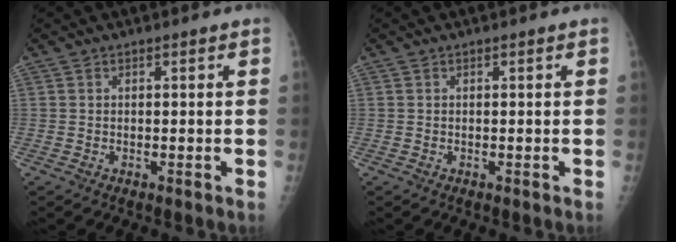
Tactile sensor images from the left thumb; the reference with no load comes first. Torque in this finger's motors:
{"motor_torque": [0.02, 0.02, -0.01, -0.03, 0.00]}